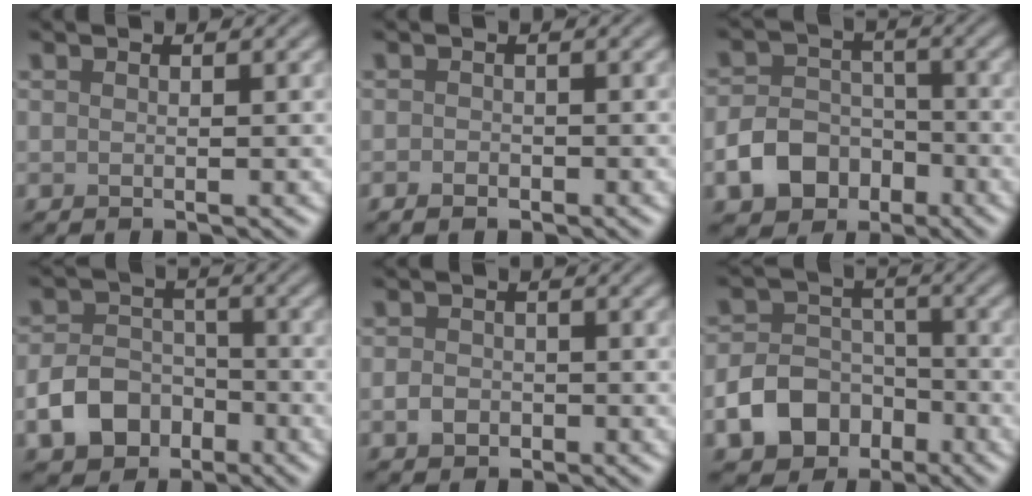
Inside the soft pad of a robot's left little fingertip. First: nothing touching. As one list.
[{"total": 1.0, "force": [-0.6, 0.6, 0.5], "torque": [-0.006, -0.003, -0.011]}, {"total": 5.4, "force": [-2.6, 4.0, 2.5], "torque": [-0.043, -0.002, -0.051]}, {"total": 5.2, "force": [-2.5, 3.8, 2.5], "torque": [-0.044, -0.004, -0.050]}, {"total": 1.7, "force": [-0.7, 1.4, 0.8], "torque": [-0.012, -0.002, -0.019]}, {"total": 6.7, "force": [-3.5, 5.0, 2.9], "torque": [-0.035, -0.004, -0.070]}]